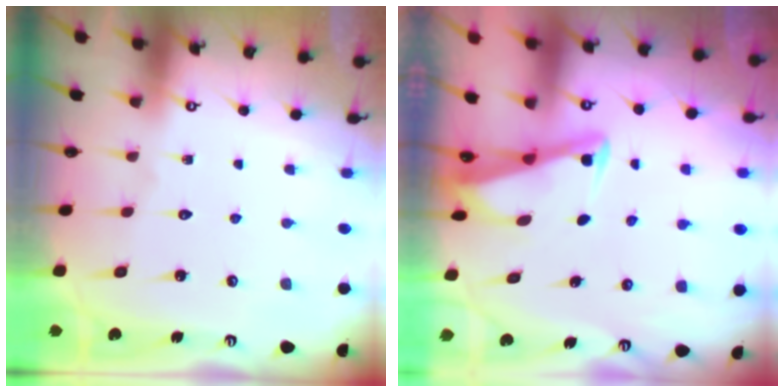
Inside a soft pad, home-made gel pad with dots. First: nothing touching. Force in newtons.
{"total": 2.8, "press": 2.8, "slide": 0.3}